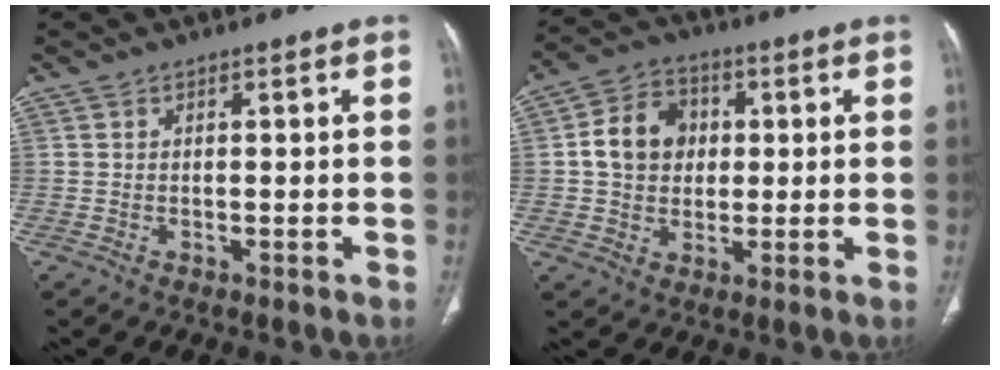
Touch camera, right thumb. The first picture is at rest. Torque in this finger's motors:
{"motor_torque": [-0.68, 0.63, 0.86, -0.41, 0.04]}